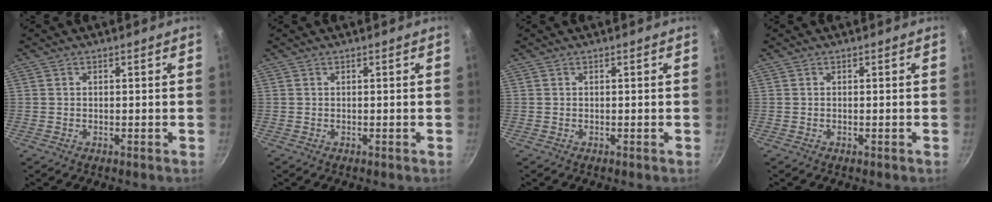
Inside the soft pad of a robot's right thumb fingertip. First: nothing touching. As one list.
[{"total": 0.0}, {"total": 0.0}, {"total": 0.0}]